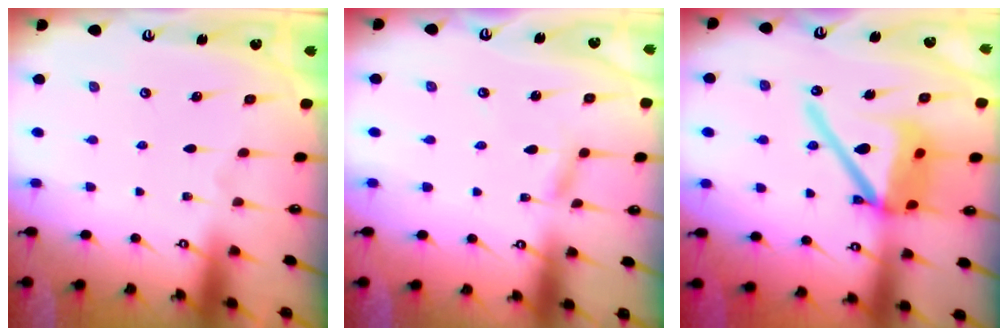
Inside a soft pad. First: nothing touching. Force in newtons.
{"total": 2.1, "press": 2.1, "slide": 0.2}
{"total": 17.7, "press": 17.6, "slide": 2.1}